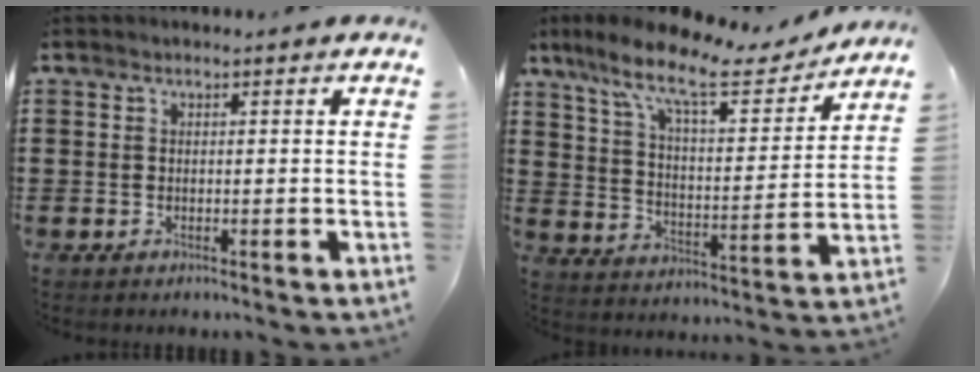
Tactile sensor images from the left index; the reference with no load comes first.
{"total": 11.6, "force": [8.9, 2.2, 7.1], "torque": [-0.161, -0.046, 0.148]}